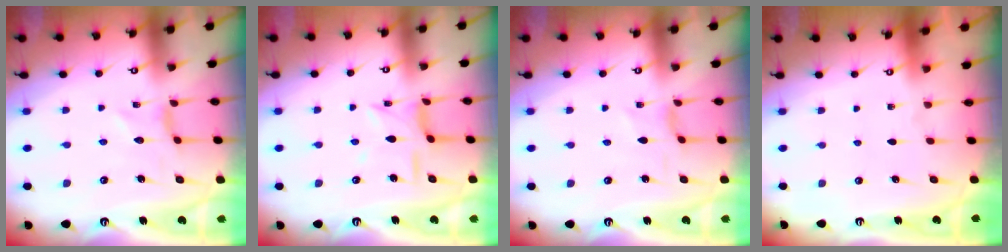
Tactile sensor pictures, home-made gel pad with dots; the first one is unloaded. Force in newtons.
{"total": 6.7, "press": 6.7, "slide": 0.3}
{"total": 2.2, "press": 2.2, "slide": 0.2}
{"total": 0.0}